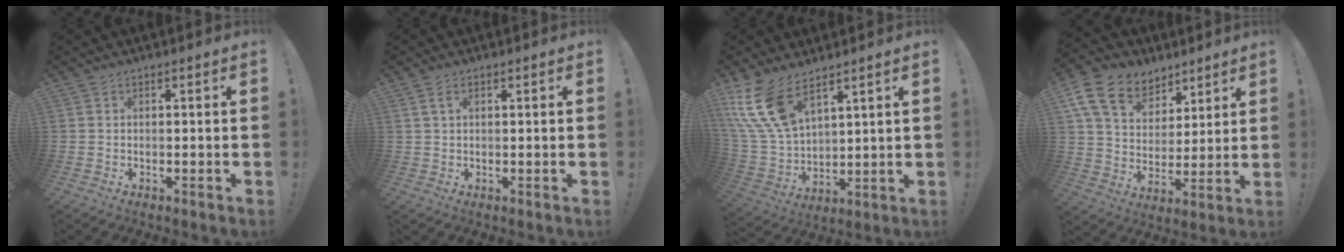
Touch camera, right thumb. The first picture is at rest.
{"total": 2.9, "force": [1.2, 1.4, 2.2], "torque": [-0.045, 0.002, 0.023]}
{"total": 16.1, "force": [10.2, 7.8, 9.7], "torque": [-0.208, -0.057, 0.196]}
{"total": 15.9, "force": [9.5, 10.5, 7.2], "torque": [-0.125, -0.049, 0.182]}